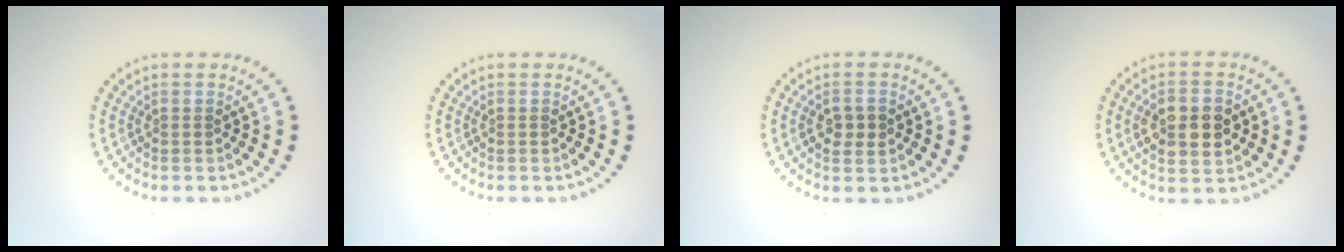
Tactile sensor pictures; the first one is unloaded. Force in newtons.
{"total": 0.0}
{"total": 2.2, "press": 2.2, "slide": 0.2}
{"total": 4.9, "press": 4.9, "slide": 0.1}